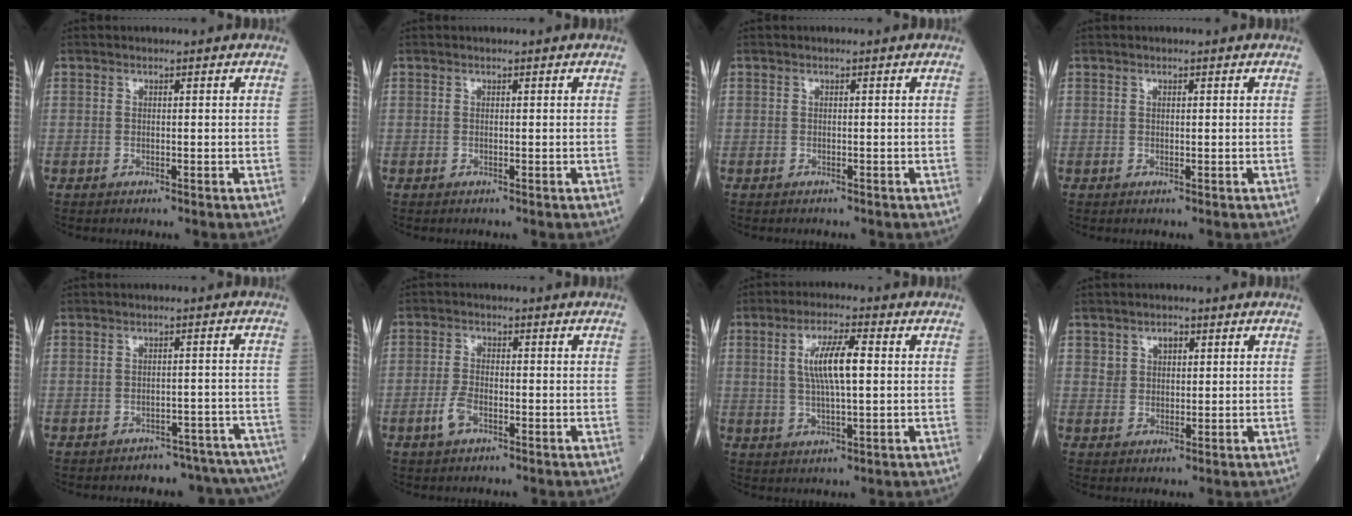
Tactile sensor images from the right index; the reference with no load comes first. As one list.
[{"total": 0.0}, {"total": 0.7, "force": [-0.6, 0.2, 0.2], "torque": [-0.011, -0.001, -0.010]}, {"total": 0.0}, {"total": 12.0, "force": [-11.2, 3.8, 1.5], "torque": [0.000, 0.030, -0.121]}, {"total": 3.4, "force": [-1.7, 1.4, 2.6], "torque": [-0.059, 0.001, -0.035]}, {"total": 7.7, "force": [1.2, 1.3, 7.5], "torque": [-0.144, 0.009, 0.024]}, {"total": 3.0, "force": [1.4, 2.1, 1.5], "torque": [-0.025, 0.006, 0.027]}]